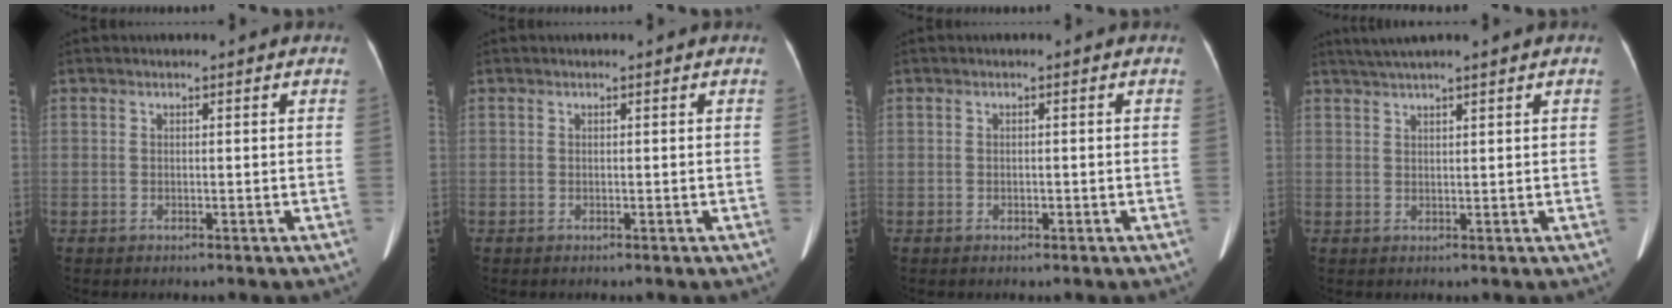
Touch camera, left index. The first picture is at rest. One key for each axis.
{"total": 0.0}
{"total": 0.6, "fx": -0.4, "fy": 0.3, "fz": 0.3, "tx": -0.007, "ty": -0.001, "tz": -0.004}
{"total": 4.4, "fx": 3.5, "fy": -0.6, "fz": 2.6, "tx": -0.051, "ty": 0.029, "tz": 0.068}